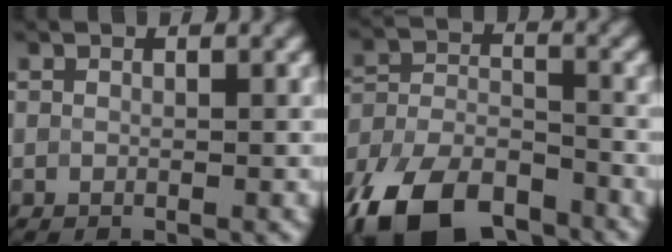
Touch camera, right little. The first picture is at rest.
{"total": 12.1, "force": [-9.0, 5.3, 6.1], "torque": [-0.132, -0.003, -0.162]}